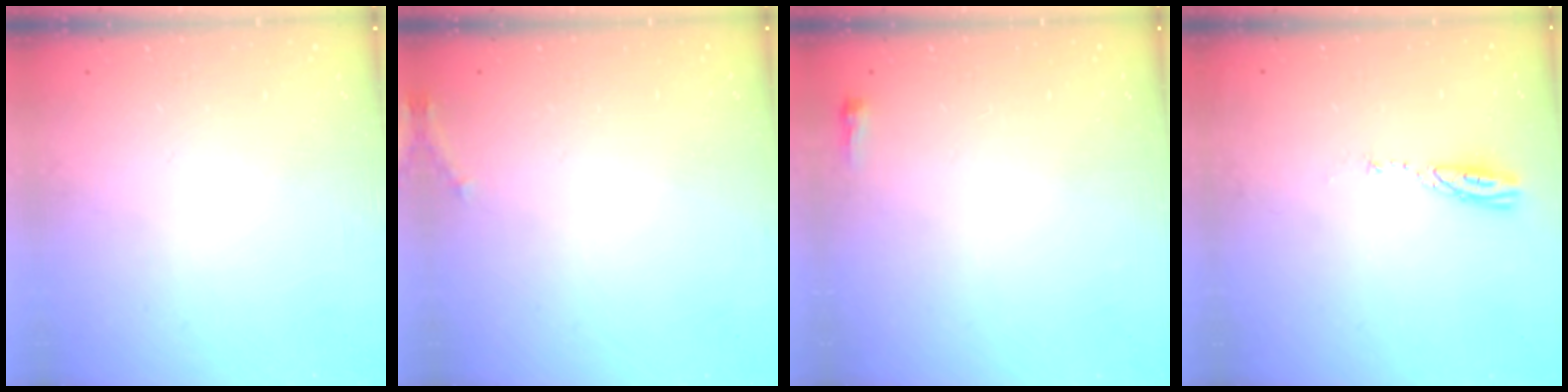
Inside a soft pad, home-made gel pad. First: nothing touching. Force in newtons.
{"total": 5.1, "press": 4.8, "slide": 1.8}
{"total": 2.4, "press": 2.4, "slide": 0.6}
{"total": 3.5, "press": 3.5, "slide": 0.3}